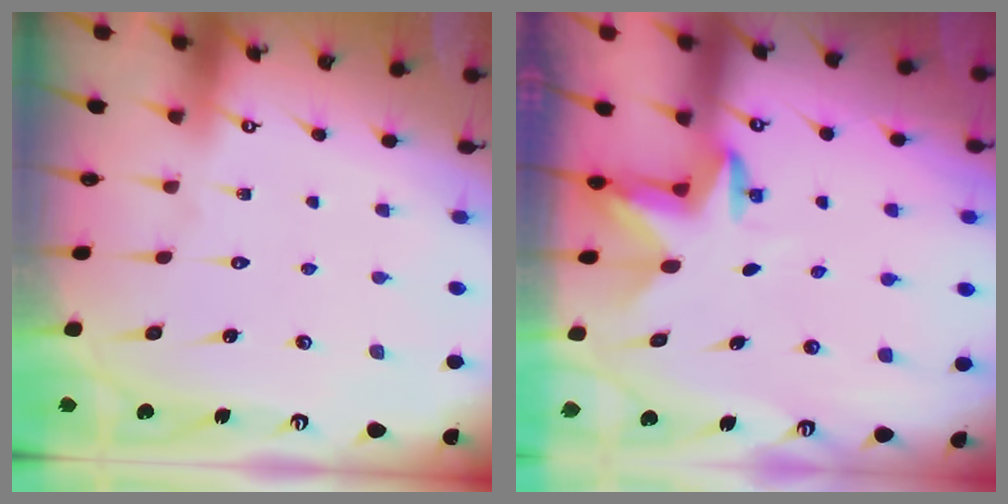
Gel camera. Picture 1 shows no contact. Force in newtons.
{"total": 3.1, "press": 3.0, "slide": 0.7}